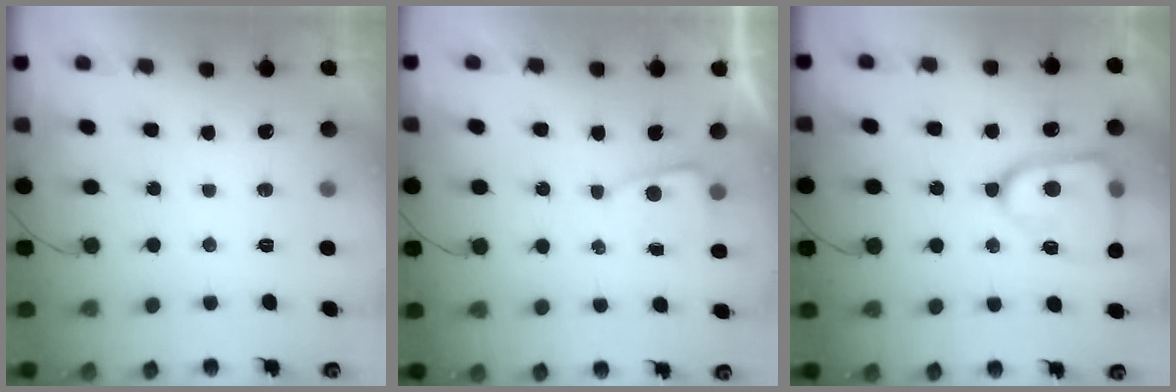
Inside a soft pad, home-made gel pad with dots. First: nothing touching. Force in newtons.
{"total": 2.8, "press": 2.8, "slide": 0.2}
{"total": 18.1, "press": 18.0, "slide": 1.8}